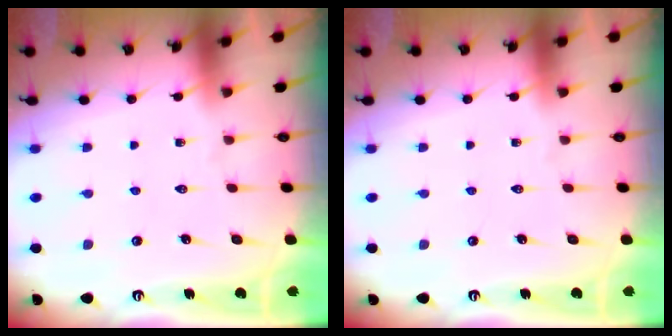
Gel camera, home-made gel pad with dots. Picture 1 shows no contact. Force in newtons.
{"total": 0.0}